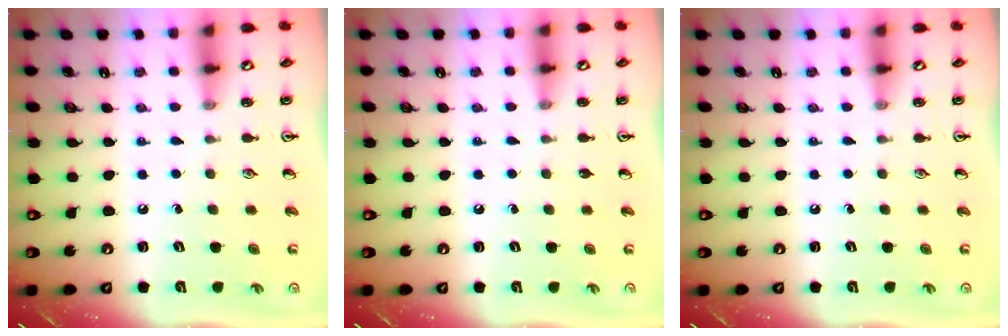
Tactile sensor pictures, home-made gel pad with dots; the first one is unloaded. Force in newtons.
{"total": 0.0}
{"total": 0.0}